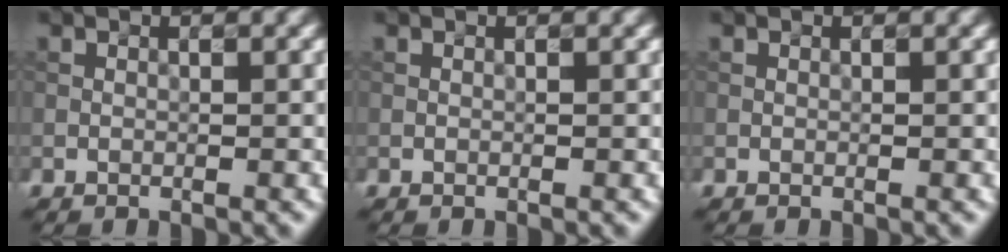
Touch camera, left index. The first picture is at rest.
{"total": 0.0}
{"total": 0.0}